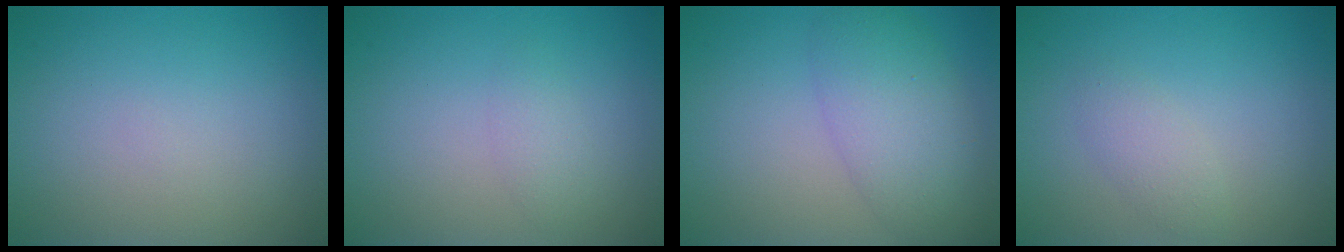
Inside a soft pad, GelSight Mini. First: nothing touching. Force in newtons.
{"total": 1.2, "press": 1.2, "slide": 0.1}
{"total": 5.2, "press": 5.1, "slide": 0.3}
{"total": 1.6, "press": 1.6, "slide": 0.1}